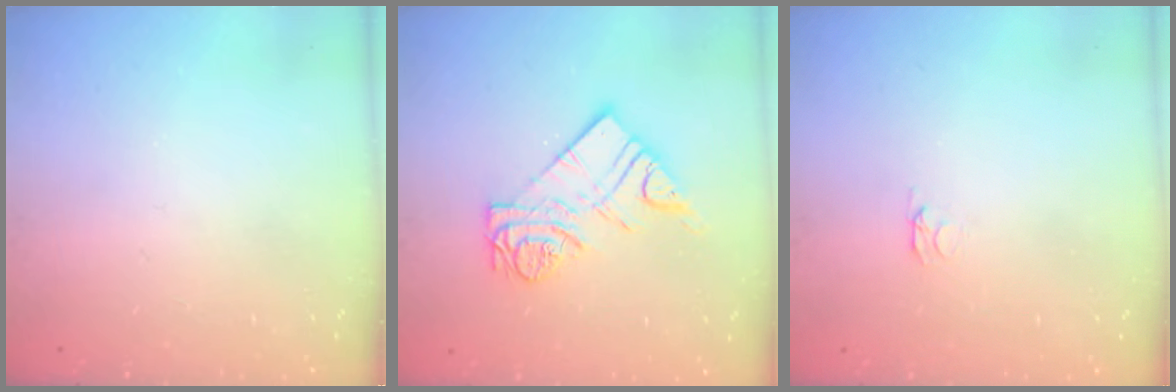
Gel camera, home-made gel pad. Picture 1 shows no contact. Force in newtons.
{"total": 11.0, "press": 11.0, "slide": 1.1}
{"total": 2.1, "press": 2.0, "slide": 0.3}